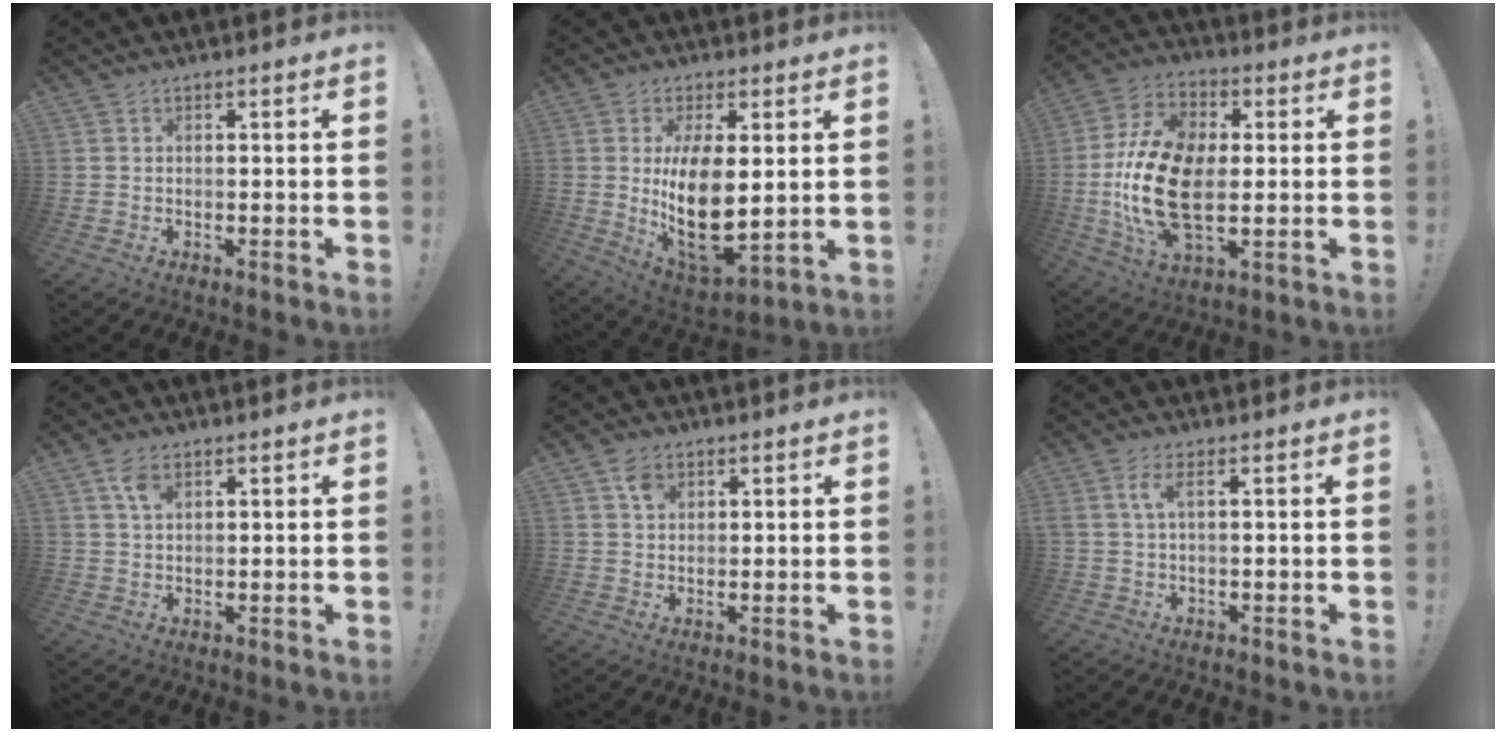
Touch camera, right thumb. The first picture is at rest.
{"total": 16.3, "force": [1.6, 8.0, 14.1], "torque": [-0.254, -0.036, 0.035]}
{"total": 20.7, "force": [-1.2, 12.1, 16.7], "torque": [-0.336, 0.001, -0.014]}
{"total": 4.2, "force": [2.1, 2.3, 2.8], "torque": [-0.053, -0.002, 0.039]}
{"total": 3.6, "force": [1.6, 2.7, 1.6], "torque": [-0.021, -0.002, 0.029]}
{"total": 3.9, "force": [1.2, 0.8, 3.7], "torque": [-0.066, 0.000, 0.019]}